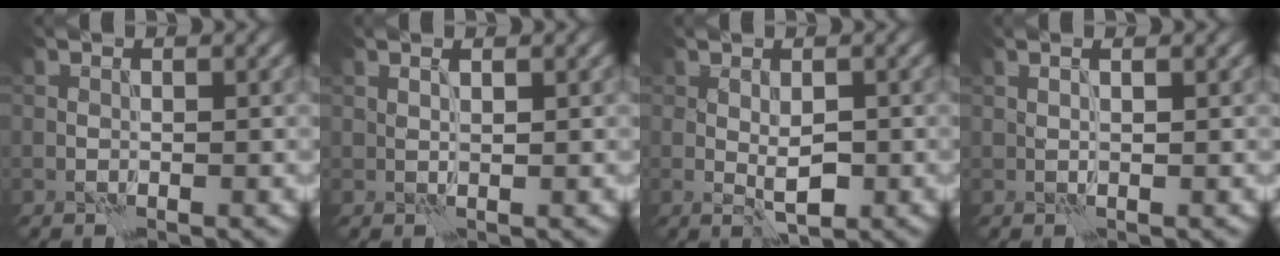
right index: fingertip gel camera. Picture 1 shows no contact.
{"total": 0.8, "force": [0.5, 0.0, 0.7], "torque": [-0.011, -0.004, 0.008]}
{"total": 2.2, "force": [-0.1, 0.9, 2.0], "torque": [-0.037, -0.004, 0.004]}
{"total": 1.7, "force": [1.0, 0.6, 1.3], "torque": [-0.011, 0.003, -0.003]}